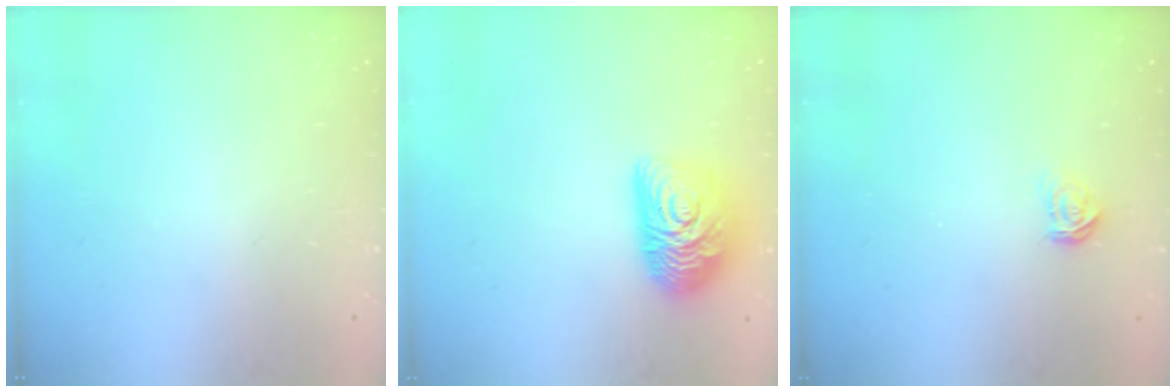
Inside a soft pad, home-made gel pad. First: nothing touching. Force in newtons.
{"total": 12.8, "press": 12.8, "slide": 0.9}
{"total": 2.4, "press": 2.4, "slide": 0.2}